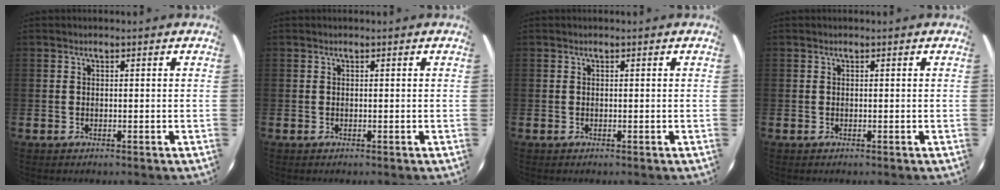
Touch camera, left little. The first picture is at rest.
{"total": 0.0}
{"total": 0.0}
{"total": 0.0}